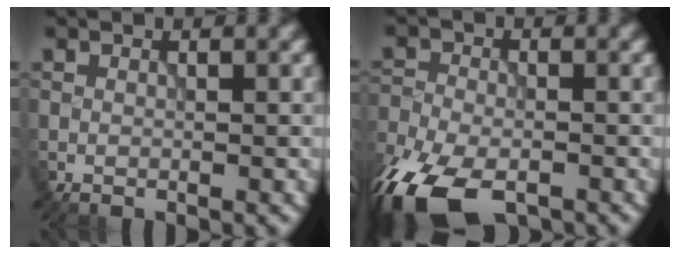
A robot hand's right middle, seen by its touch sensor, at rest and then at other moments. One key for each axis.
{"total": 11.5, "fx": -7.6, "fy": 5.6, "fz": 6.6, "tx": -0.148, "ty": -0.047, "tz": -0.135}